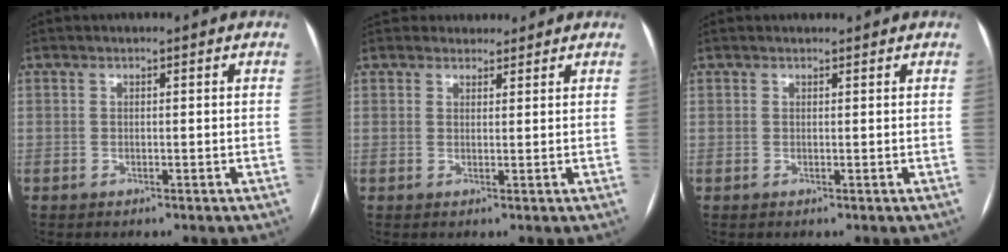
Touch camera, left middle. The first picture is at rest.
{"total": 3.3, "force": [2.9, 1.4, -0.1], "torque": [0.010, 0.016, 0.040]}
{"total": 1.6, "force": [1.6, 0.4, 0.2], "torque": [-0.007, 0.019, 0.022]}